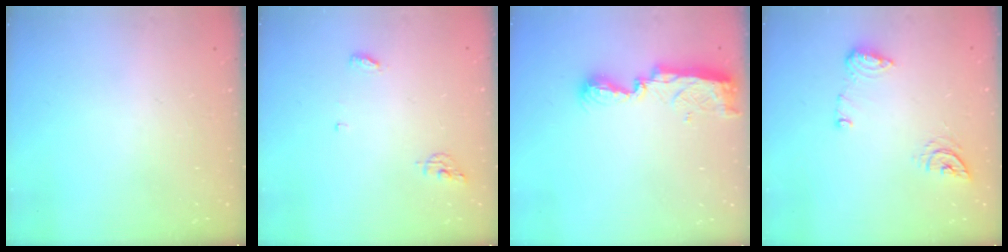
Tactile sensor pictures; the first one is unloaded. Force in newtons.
{"total": 4.7, "press": 4.7, "slide": 0.4}
{"total": 7.7, "press": 7.6, "slide": 0.6}
{"total": 8.9, "press": 8.9, "slide": 0.5}